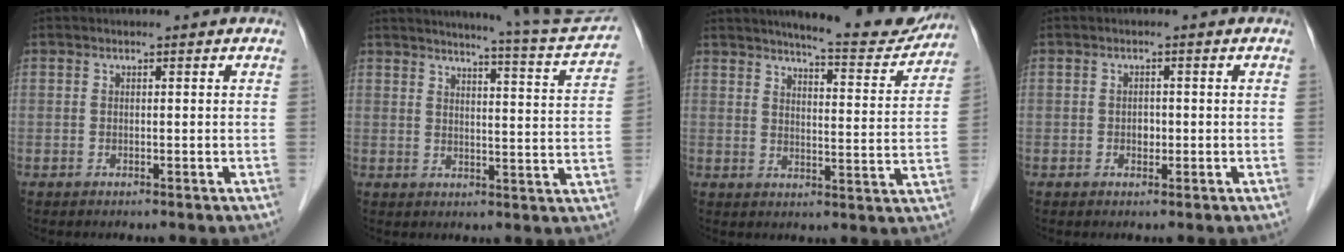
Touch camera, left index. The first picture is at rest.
{"total": 13.4, "force": [12.8, -1.3, 3.8], "torque": [-0.059, -0.054, 0.151]}
{"total": 13.9, "force": [12.9, 1.4, 5.0], "torque": [-0.065, -0.028, 0.156]}
{"total": 1.3, "force": [-0.3, 1.0, 0.8], "torque": [-0.013, 0.001, -0.004]}